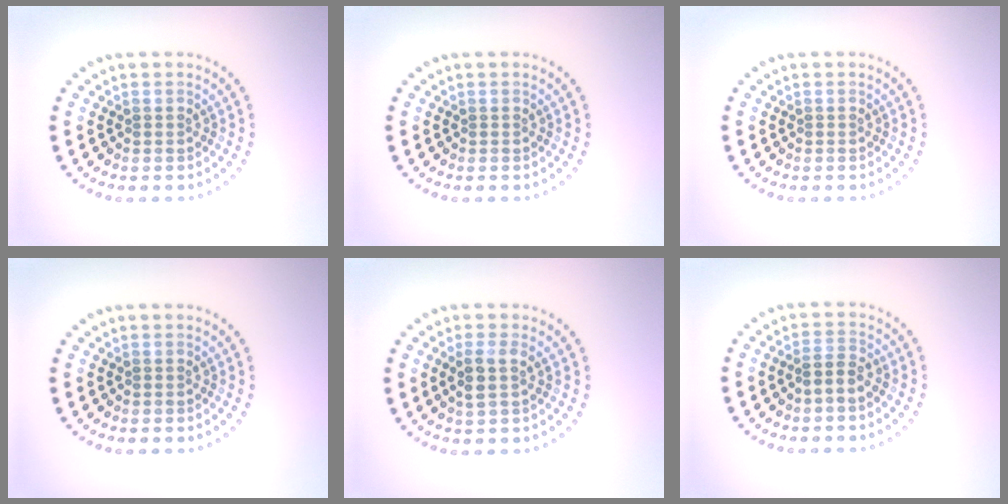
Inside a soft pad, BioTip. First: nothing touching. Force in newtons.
{"total": 0.0}
{"total": 0.0}
{"total": 0.0}
{"total": 2.0, "press": 1.8, "slide": 0.7}
{"total": 1.9, "press": 1.7, "slide": 0.7}